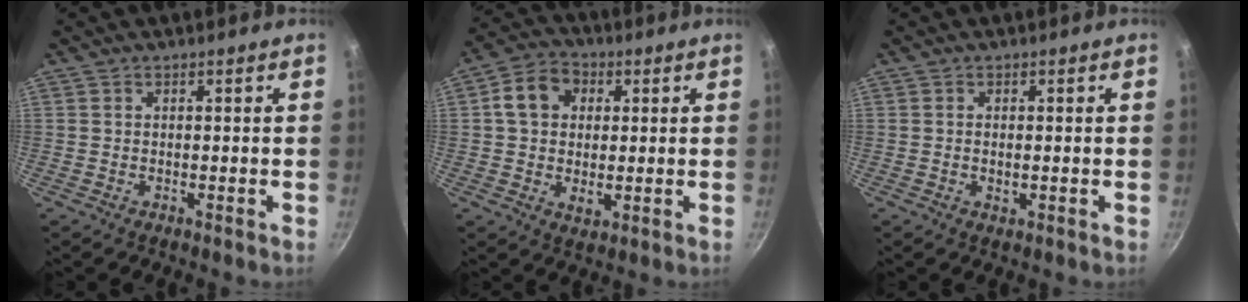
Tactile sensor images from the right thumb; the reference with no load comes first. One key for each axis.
{"total": 10.3, "fx": 2.2, "fy": 7.9, "fz": 6.1, "tx": -0.087, "ty": 0.003, "tz": 0.026}
{"total": 1.3, "fx": -0.1, "fy": 0.6, "fz": 1.1, "tx": -0.020, "ty": 0.001, "tz": -0.001}